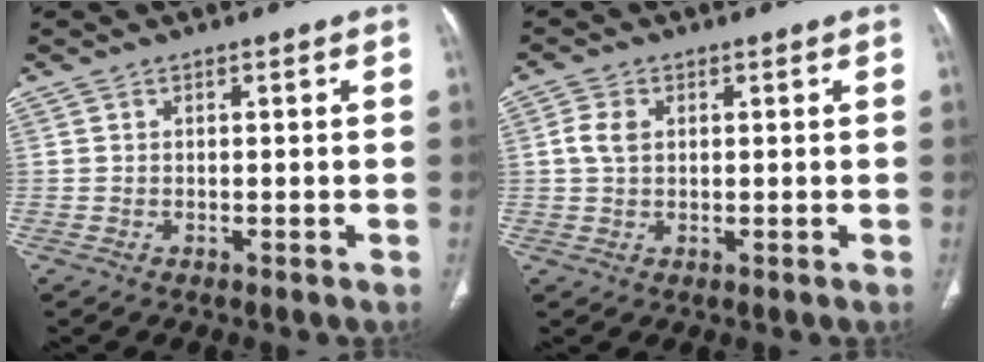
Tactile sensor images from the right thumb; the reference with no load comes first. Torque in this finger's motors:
{"motor_torque": [-0.05, 0.38, 0.44, 0.03, 0.02]}